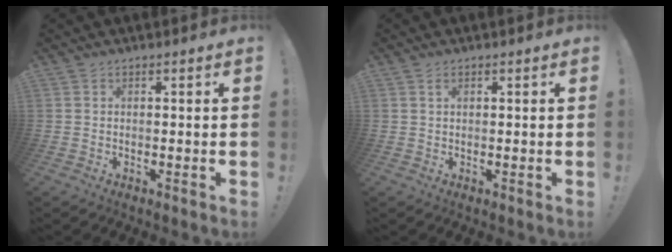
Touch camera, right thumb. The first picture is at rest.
{"total": 1.1, "force": [0.6, 0.5, 0.8], "torque": [-0.014, 0.000, 0.010]}